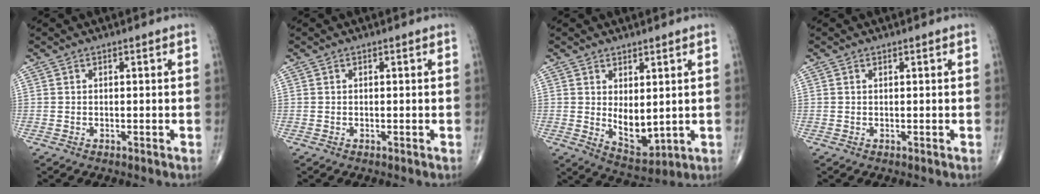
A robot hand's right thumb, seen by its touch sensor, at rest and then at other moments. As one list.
[{"total": 0.0}, {"total": 7.1, "force": [0.8, 3.8, 5.9], "torque": [-0.073, -0.022, 0.031]}, {"total": 0.0}]